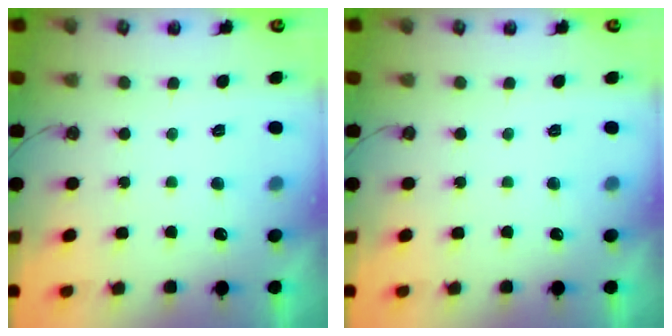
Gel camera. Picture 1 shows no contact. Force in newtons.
{"total": 0.0}